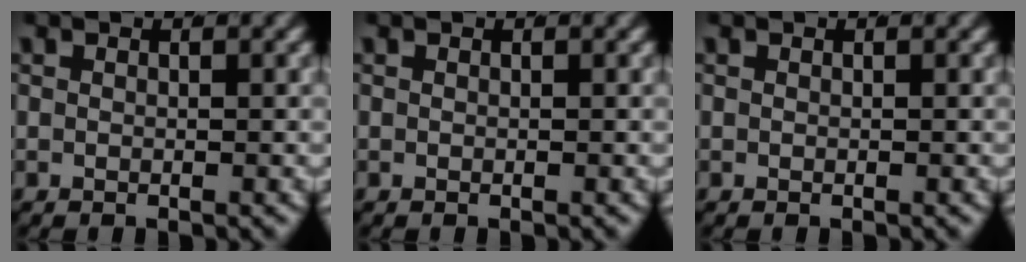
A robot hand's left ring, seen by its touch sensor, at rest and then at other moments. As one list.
[{"total": 0.0}, {"total": 0.0}]